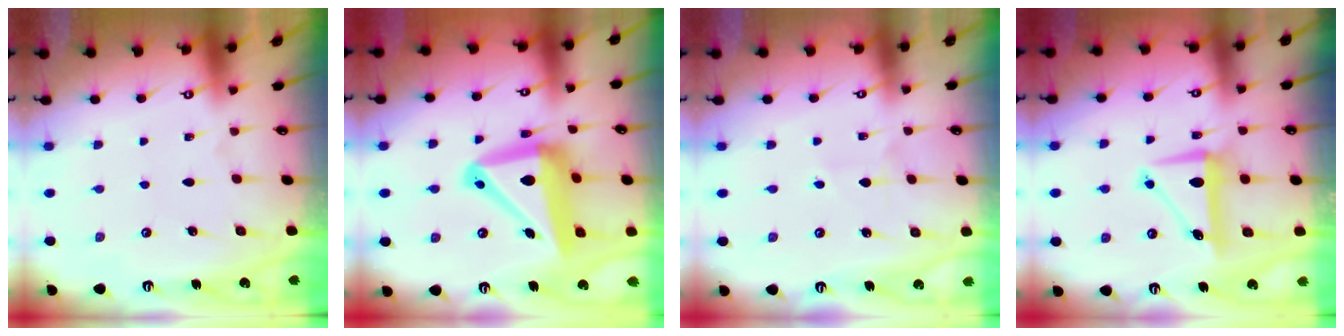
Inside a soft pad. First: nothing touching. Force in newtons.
{"total": 16.7, "press": 16.5, "slide": 2.4}
{"total": 2.7, "press": 2.6, "slide": 0.3}
{"total": 8.1, "press": 8.0, "slide": 1.1}